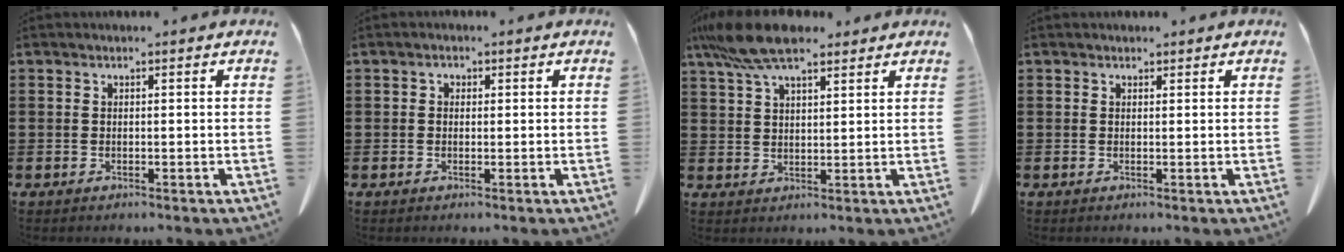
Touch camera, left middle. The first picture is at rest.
{"total": 0.8, "force": [0.1, 0.6, 0.4], "torque": [-0.011, 0.003, 0.002]}
{"total": 9.1, "force": [6.7, 2.7, 5.5], "torque": [-0.132, -0.007, 0.124]}
{"total": 0.7, "force": [0.5, 0.4, 0.0], "torque": [-0.002, 0.002, 0.010]}